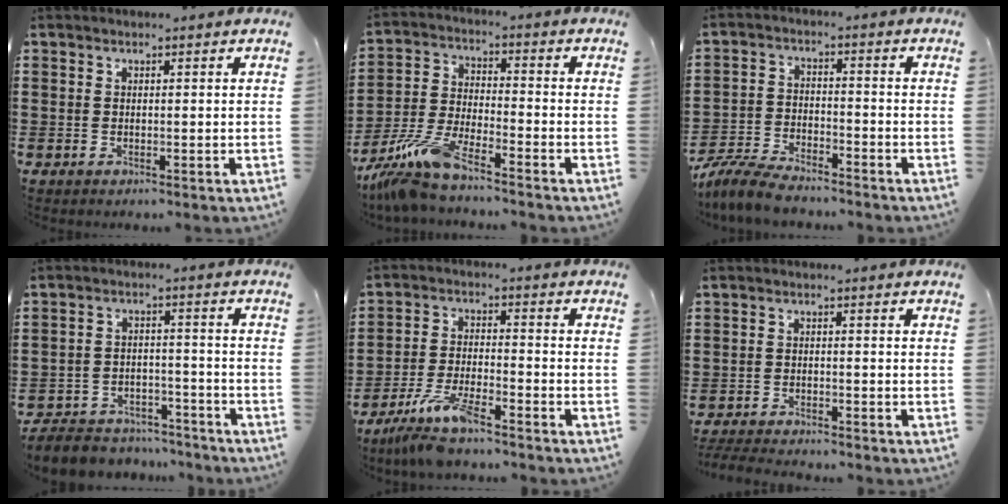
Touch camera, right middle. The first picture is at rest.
{"total": 8.6, "force": [-7.3, 0.9, 4.4], "torque": [-0.112, -0.009, -0.146]}
{"total": 6.5, "force": [-6.2, 0.9, 1.9], "torque": [-0.054, 0.001, -0.123]}
{"total": 5.1, "force": [-5.0, 1.2, 0.1], "torque": [-0.010, 0.007, -0.103]}
{"total": 7.7, "force": [-6.2, 1.3, 4.4], "torque": [-0.102, -0.008, -0.119]}
{"total": 3.1, "force": [-3.1, 0.2, 0.4], "torque": [-0.016, -0.005, -0.067]}